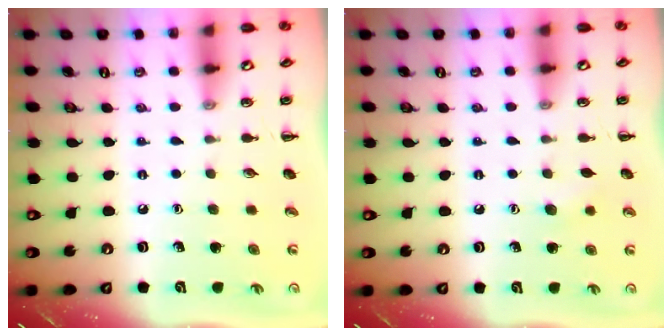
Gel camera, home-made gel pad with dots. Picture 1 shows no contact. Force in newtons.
{"total": 5.2, "press": 5.0, "slide": 1.3}